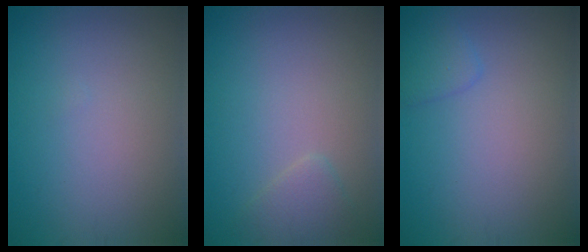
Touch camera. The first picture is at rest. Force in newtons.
{"total": 1.6, "press": 1.6, "slide": 0.2}
{"total": 1.5, "press": 1.5, "slide": 0.0}